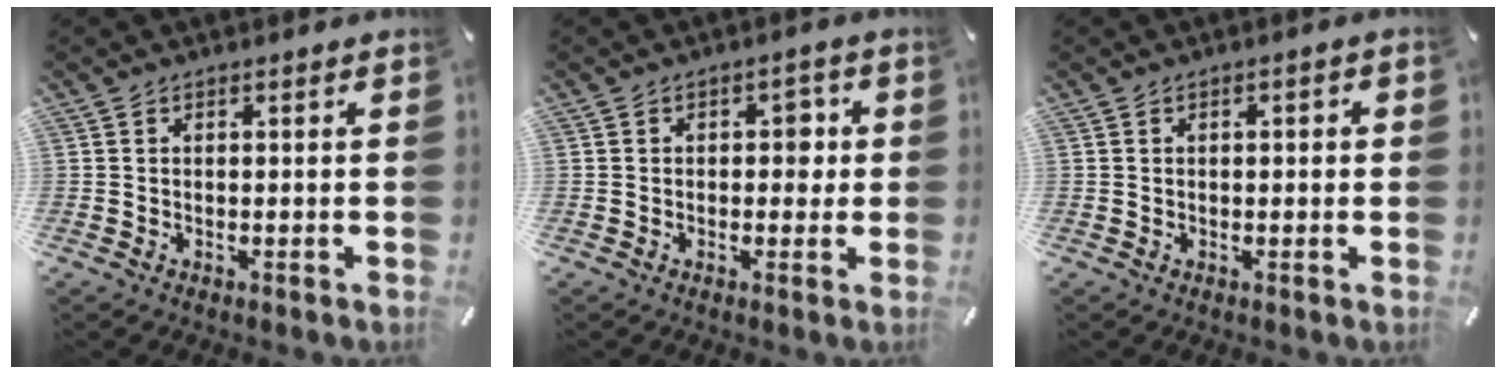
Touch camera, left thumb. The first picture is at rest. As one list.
[{"total": 3.7, "force": [0.1, 2.5, 2.8], "torque": [-0.023, 0.001, -0.010]}, {"total": 1.1, "force": [-0.1, 0.6, 0.9], "torque": [-0.016, 0.004, -0.004]}]